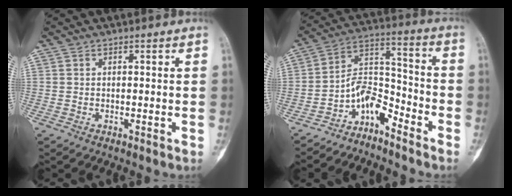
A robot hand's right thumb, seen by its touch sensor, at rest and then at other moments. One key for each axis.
{"total": 8.3, "fx": -6.3, "fy": 3.9, "fz": 3.8, "tx": -0.048, "ty": 0.096, "tz": -0.124}